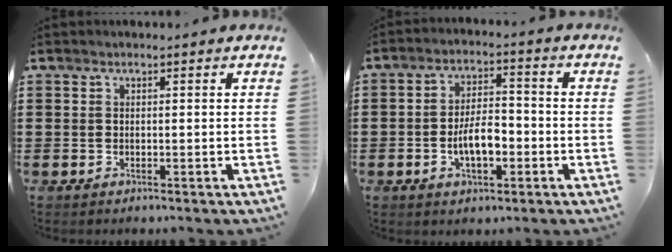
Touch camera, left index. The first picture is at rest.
{"total": 6.6, "force": [-1.8, 3.0, 5.6], "torque": [-0.102, 0.003, -0.039]}